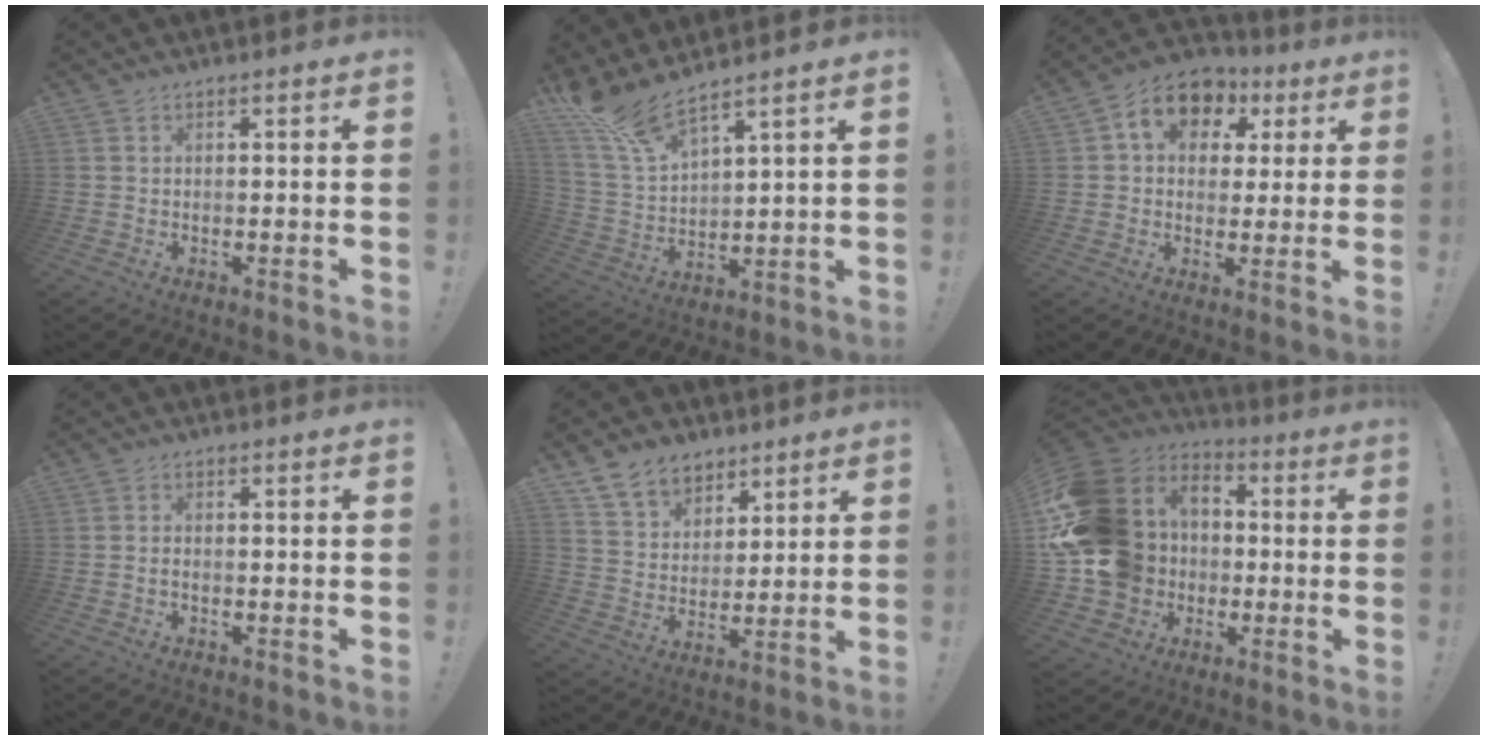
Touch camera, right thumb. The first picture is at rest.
{"total": 10.8, "force": [9.4, 1.7, 5.0], "torque": [-0.117, -0.063, 0.174]}
{"total": 11.4, "force": [4.1, 8.8, 6.0], "torque": [-0.092, -0.009, 0.080]}
{"total": 1.0, "force": [-0.6, 0.3, 0.8], "torque": [-0.022, 0.005, -0.010]}
{"total": 11.5, "force": [7.9, 7.8, 3.0], "torque": [-0.056, -0.051, 0.156]}
{"total": 22.0, "force": [-0.3, 19.0, 11.0], "torque": [-0.212, 0.008, 0.038]}